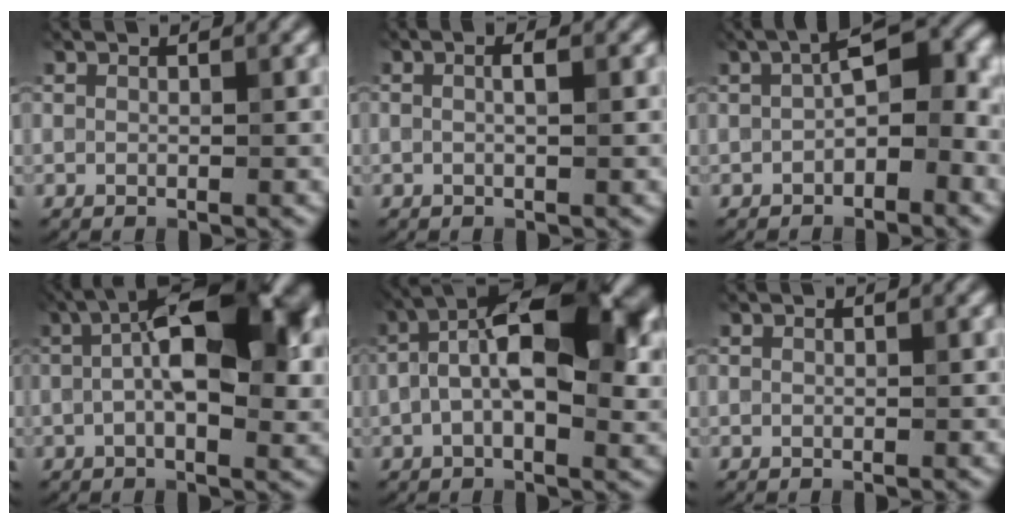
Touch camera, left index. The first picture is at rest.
{"total": 1.1, "force": [0.3, 0.1, 1.1], "torque": [-0.017, -0.006, 0.003]}
{"total": 6.8, "force": [0.2, 3.3, 5.9], "torque": [-0.088, 0.019, -0.009]}
{"total": 12.2, "force": [1.1, 5.2, 11.0], "torque": [-0.155, 0.030, 0.010]}
{"total": 13.8, "force": [1.5, 6.6, 12.1], "torque": [-0.168, 0.042, 0.008]}
{"total": 0.0}